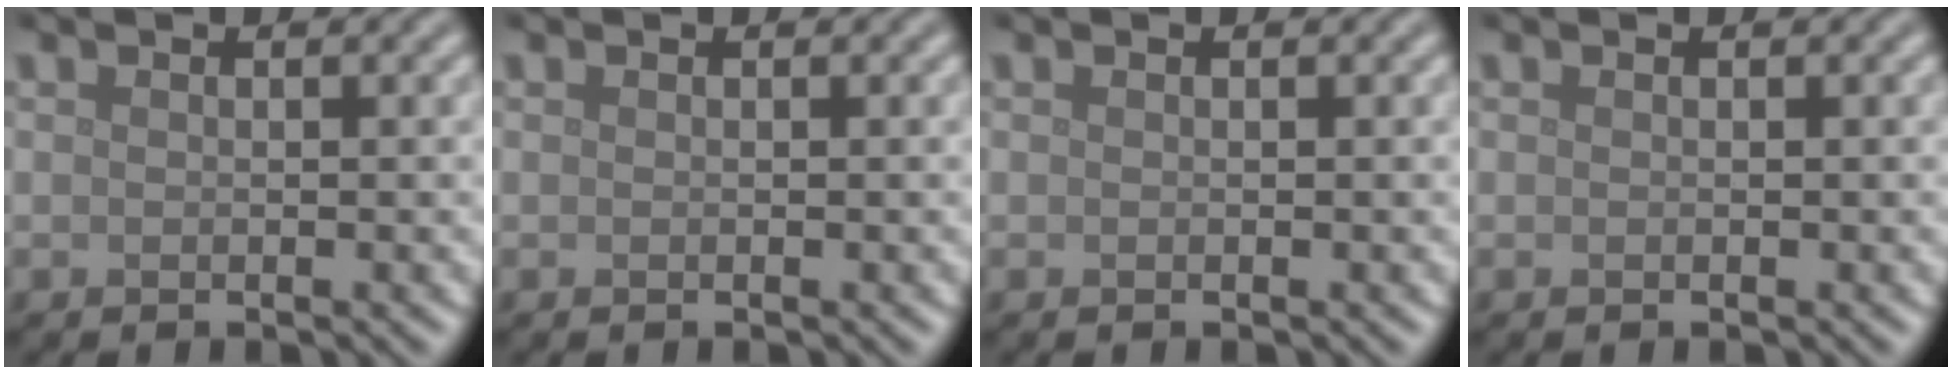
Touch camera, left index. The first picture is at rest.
{"total": 0.0}
{"total": 0.0}
{"total": 0.0}